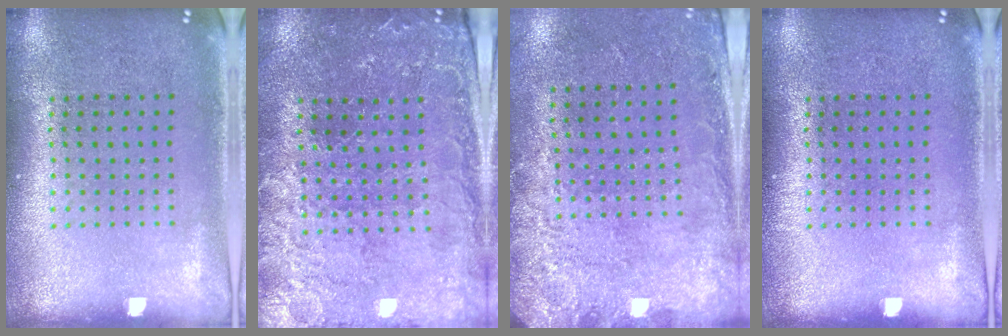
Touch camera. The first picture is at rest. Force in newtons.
{"total": 1.2, "press": 1.2, "slide": 0.4}
{"total": 2.8, "press": 1.9, "slide": 2.1}
{"total": 0.0}